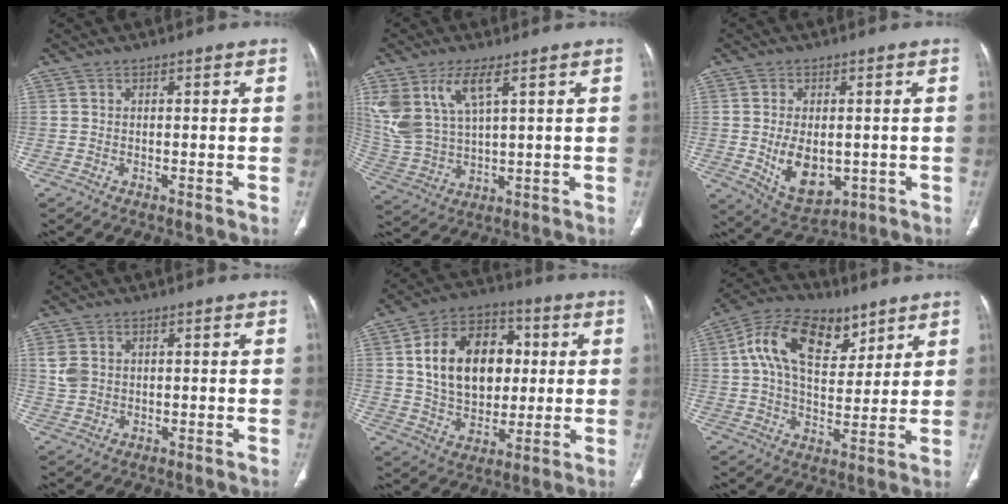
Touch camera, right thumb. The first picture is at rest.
{"total": 11.5, "force": [5.5, 4.7, 8.9], "torque": [-0.200, -0.016, 0.124]}
{"total": 10.0, "force": [-1.3, 6.2, 7.7], "torque": [-0.111, -0.011, 0.000]}
{"total": 3.6, "force": [0.9, 2.8, 2.0], "torque": [-0.037, -0.002, 0.024]}
{"total": 19.0, "force": [3.2, 13.4, 13.1], "torque": [-0.178, 0.009, 0.058]}
{"total": 15.8, "force": [6.9, 9.3, 10.7], "torque": [-0.160, -0.007, 0.119]}